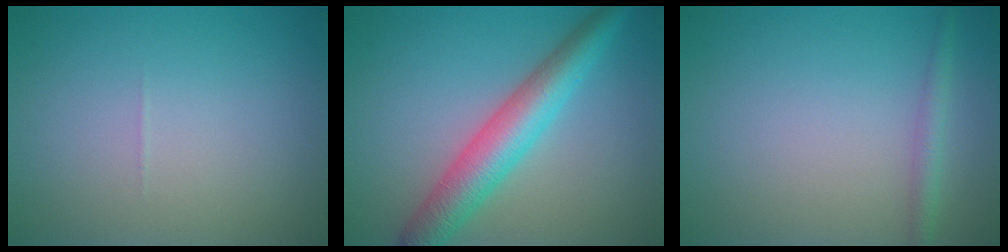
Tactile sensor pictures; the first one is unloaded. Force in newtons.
{"total": 5.6, "press": 5.6, "slide": 0.1}
{"total": 1.6, "press": 1.6, "slide": 0.0}